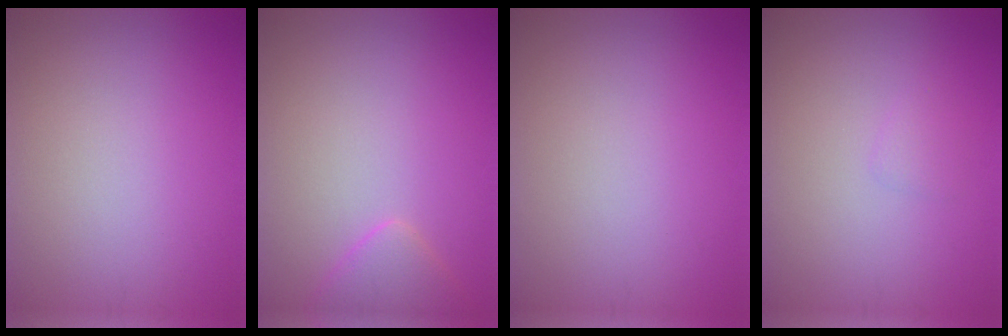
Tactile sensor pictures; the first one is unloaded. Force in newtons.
{"total": 2.5, "press": 2.4, "slide": 0.2}
{"total": 0.0}
{"total": 0.8, "press": 0.8, "slide": 0.0}